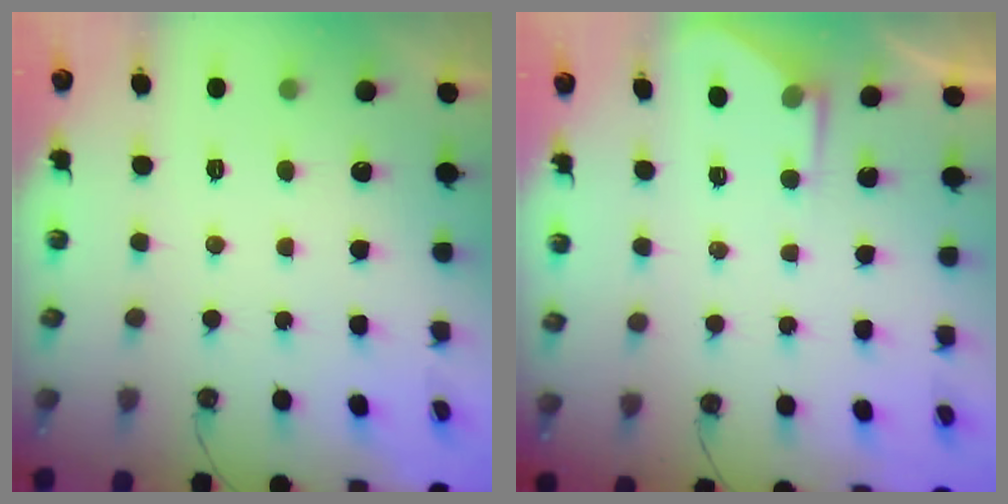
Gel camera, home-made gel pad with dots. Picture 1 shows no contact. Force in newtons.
{"total": 2.9, "press": 2.9, "slide": 0.5}